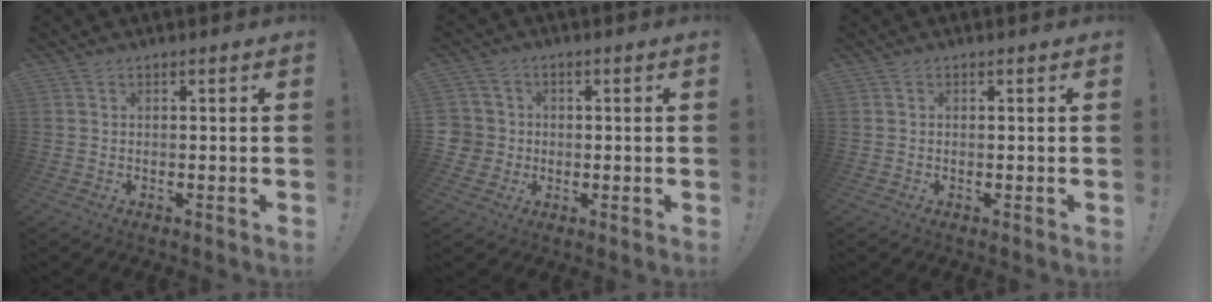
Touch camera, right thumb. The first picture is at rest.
{"total": 5.1, "force": [-0.2, 5.0, 1.1], "torque": [-0.024, 0.006, 0.000]}
{"total": 0.0}